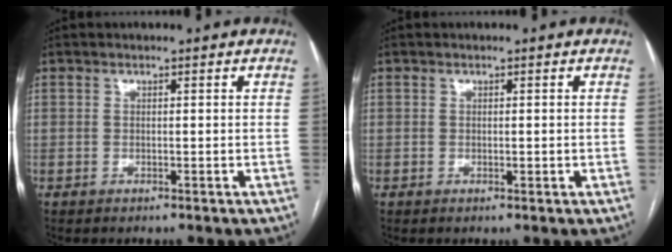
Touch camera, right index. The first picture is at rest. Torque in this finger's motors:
{"motor_torque": [0.42, 0.68, -0.08, 0.00]}